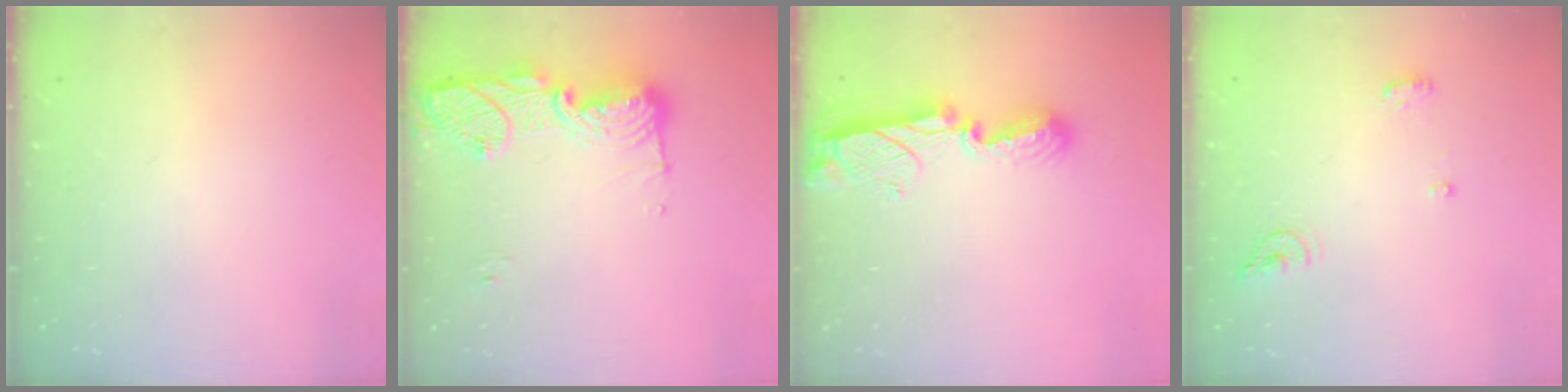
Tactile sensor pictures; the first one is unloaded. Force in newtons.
{"total": 14.7, "press": 14.7, "slide": 1.4}
{"total": 9.6, "press": 9.6, "slide": 1.2}
{"total": 10.0, "press": 7.3, "slide": 6.9}